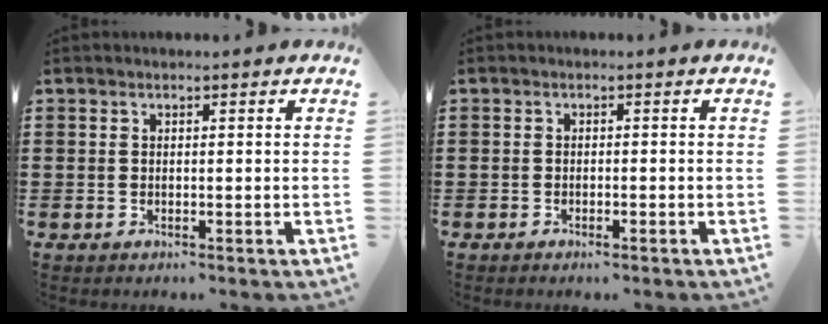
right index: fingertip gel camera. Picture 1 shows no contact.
{"total": 0.8, "force": [-0.7, 0.2, 0.3], "torque": [-0.009, -0.002, -0.014]}